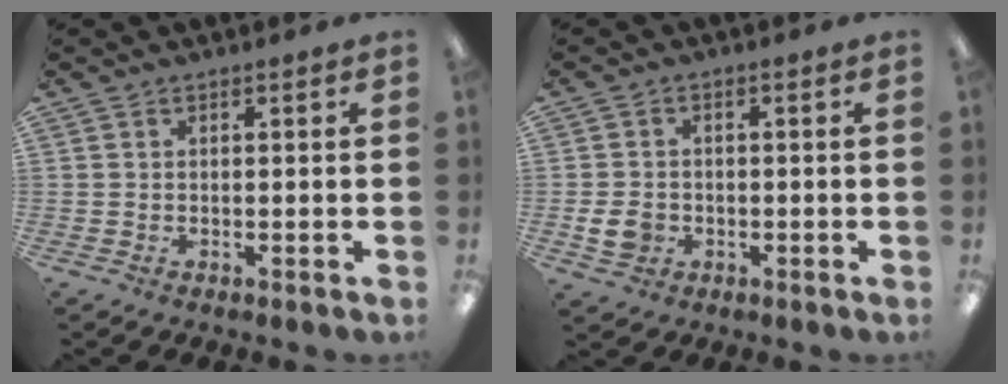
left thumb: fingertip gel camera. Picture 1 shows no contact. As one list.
[{"total": 4.7, "force": [-1.3, 3.8, 2.4], "torque": [-0.045, 0.001, -0.023]}]